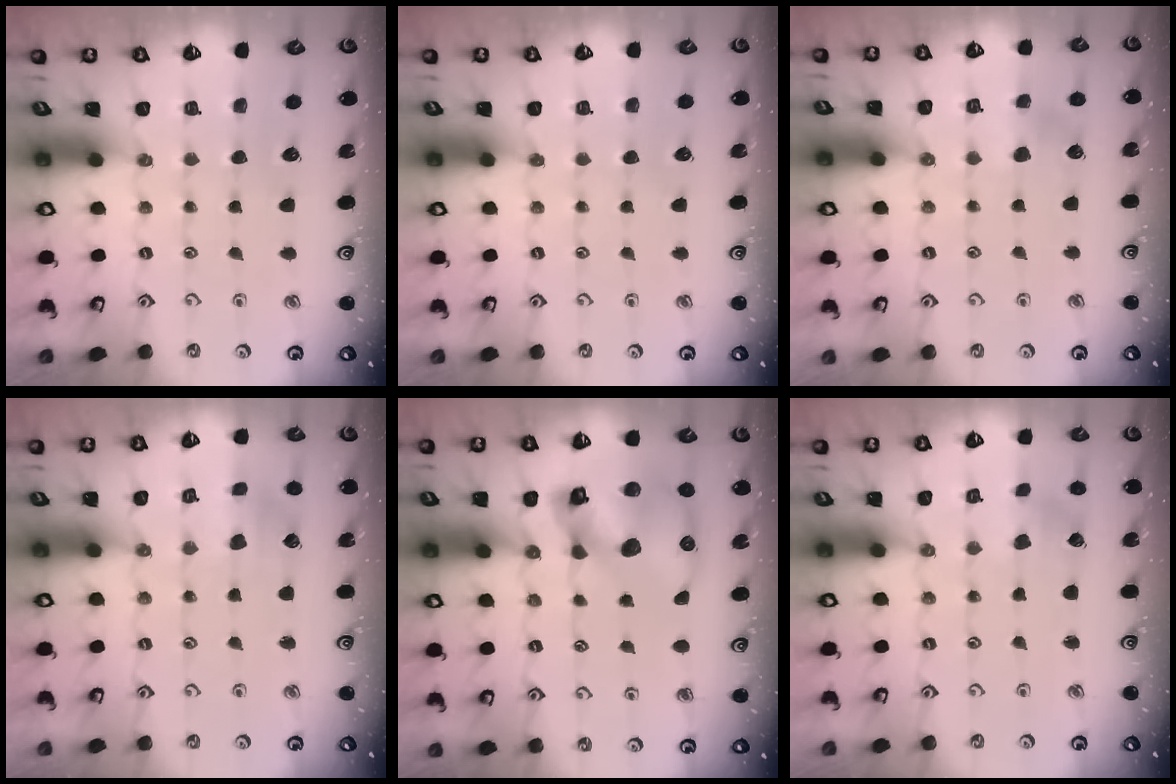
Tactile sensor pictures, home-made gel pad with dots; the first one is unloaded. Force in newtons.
{"total": 0.0}
{"total": 5.3, "press": 5.3, "slide": 0.8}
{"total": 3.1, "press": 3.1, "slide": 0.3}
{"total": 16.3, "press": 16.2, "slide": 2.5}
{"total": 0.7, "press": 0.7, "slide": 0.0}